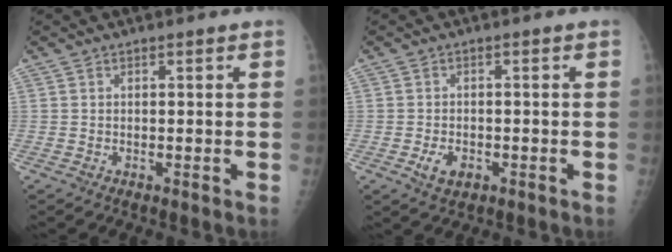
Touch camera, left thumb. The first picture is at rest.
{"total": 3.9, "force": [-1.5, 2.5, 2.5], "torque": [-0.038, 0.001, -0.021]}